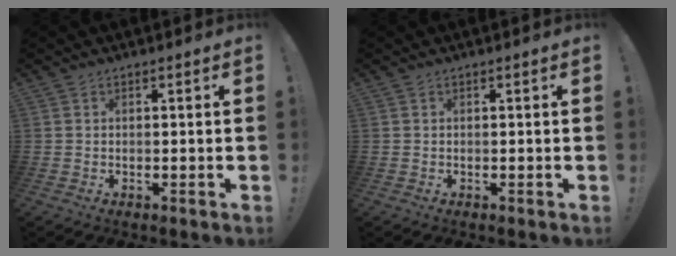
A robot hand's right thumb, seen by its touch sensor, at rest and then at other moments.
{"total": 0.0}